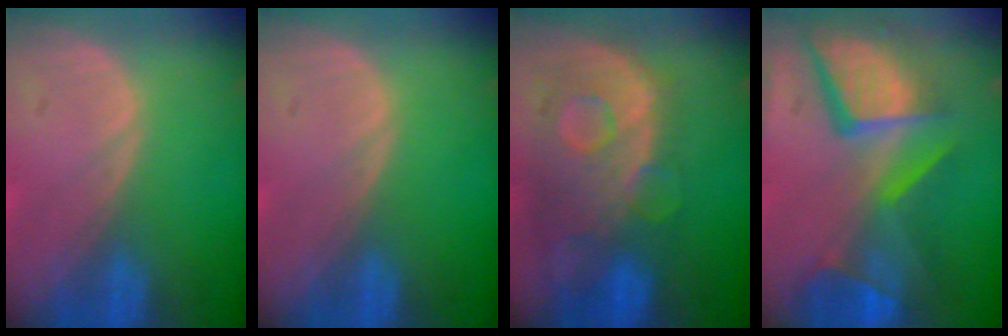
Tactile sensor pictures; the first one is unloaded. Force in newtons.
{"total": 0.0}
{"total": 11.2, "press": 9.7, "slide": 5.6}
{"total": 12.9, "press": 10.6, "slide": 7.4}